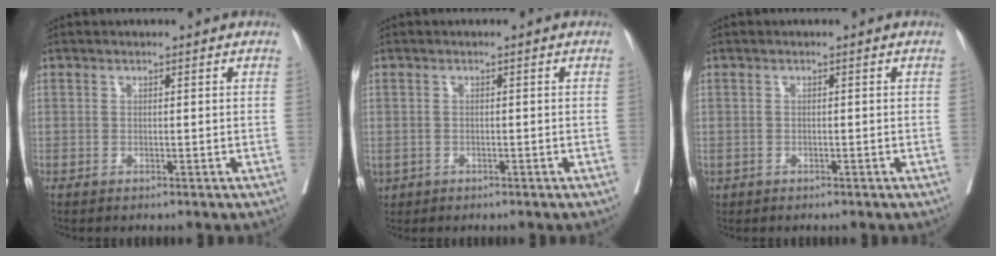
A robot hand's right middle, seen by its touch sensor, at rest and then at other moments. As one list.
[{"total": 2.8, "force": [-1.4, 2.2, 1.2], "torque": [-0.036, -0.004, -0.019]}, {"total": 0.9, "force": [-0.5, 0.6, 0.3], "torque": [-0.013, 0.000, -0.007]}]